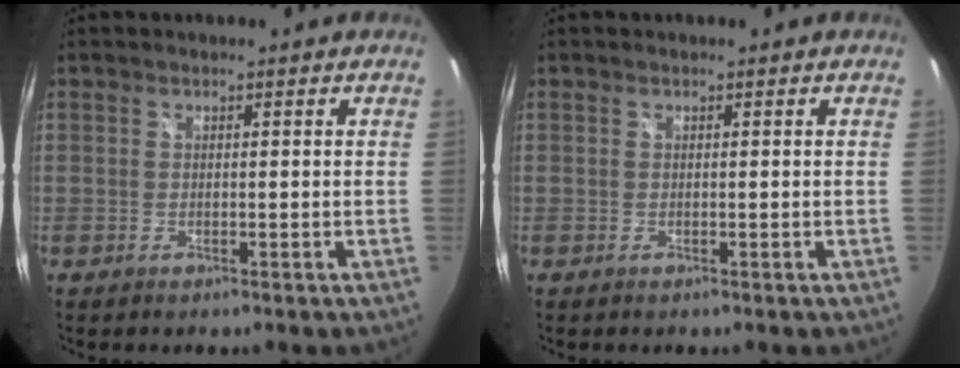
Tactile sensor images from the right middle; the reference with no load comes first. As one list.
[{"total": 0.0}]